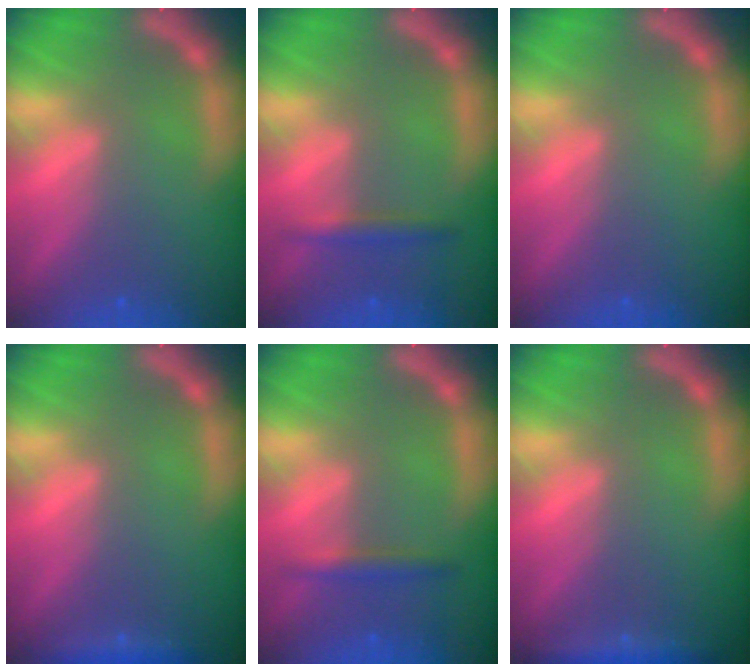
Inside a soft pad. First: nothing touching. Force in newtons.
{"total": 1.9}
{"total": 0.0}
{"total": 1.4}
{"total": 1.9}
{"total": 2.4}